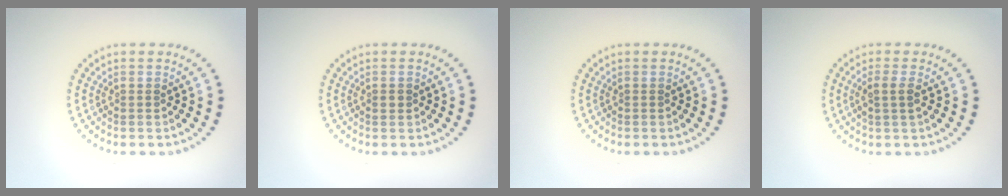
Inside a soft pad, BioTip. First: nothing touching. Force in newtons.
{"total": 0.9, "press": 0.9, "slide": 0.0}
{"total": 0.0}
{"total": 1.7, "press": 1.5, "slide": 0.8}